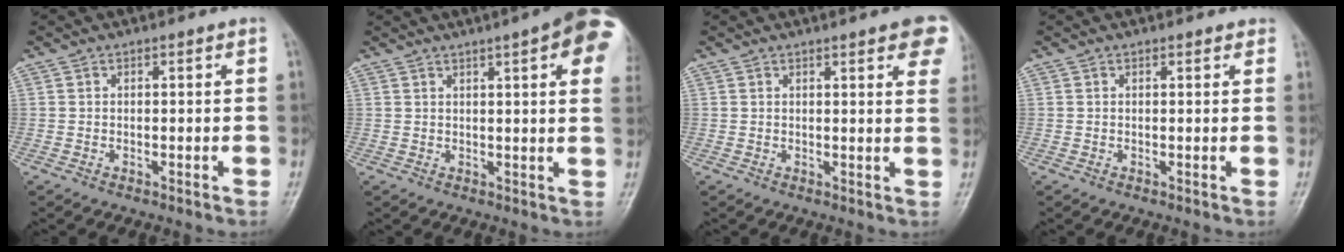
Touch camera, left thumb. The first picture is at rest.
{"total": 15.1, "force": [6.9, 3.3, 13.0], "torque": [-0.159, -0.005, 0.075]}
{"total": 9.5, "force": [5.4, 2.3, 7.5], "torque": [-0.066, -0.011, 0.054]}
{"total": 1.0, "force": [0.8, 0.5, 0.3], "torque": [0.002, -0.002, 0.006]}